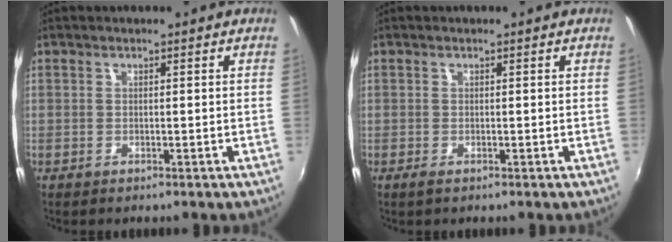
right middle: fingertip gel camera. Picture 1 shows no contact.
{"total": 0.7, "force": [-0.3, 0.2, 0.6], "torque": [-0.012, -0.002, -0.007]}